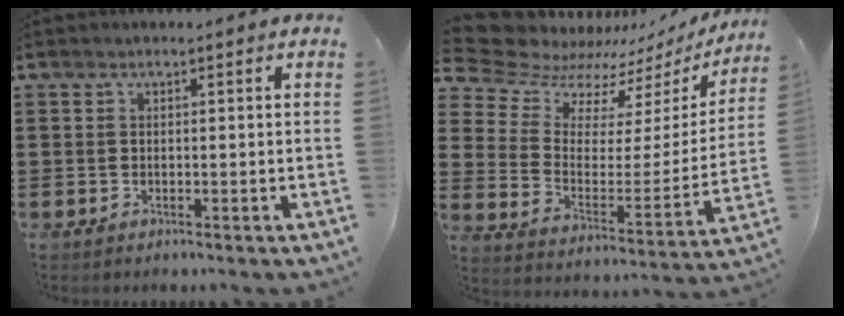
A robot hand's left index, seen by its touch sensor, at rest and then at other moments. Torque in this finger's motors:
{"motor_torque": [1.00, -1.14, -0.06, -0.17]}